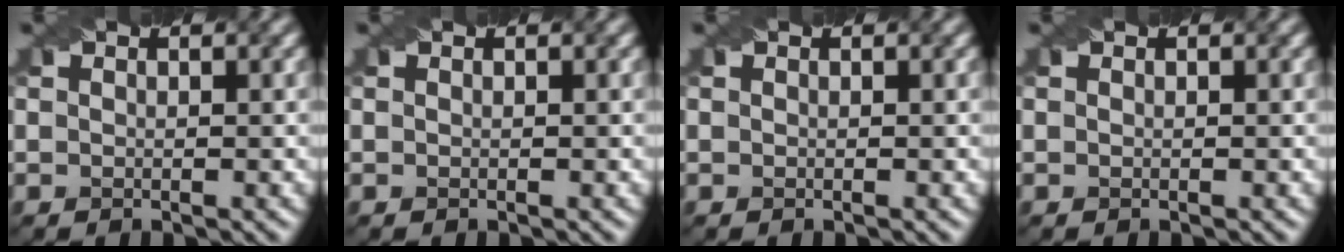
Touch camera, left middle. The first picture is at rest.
{"total": 0.0}
{"total": 0.0}
{"total": 0.0}